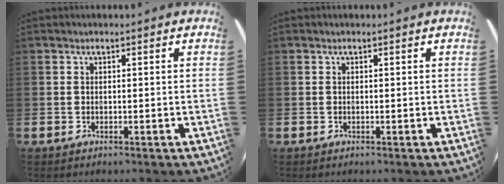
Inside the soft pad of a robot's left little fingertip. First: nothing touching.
{"total": 0.0}